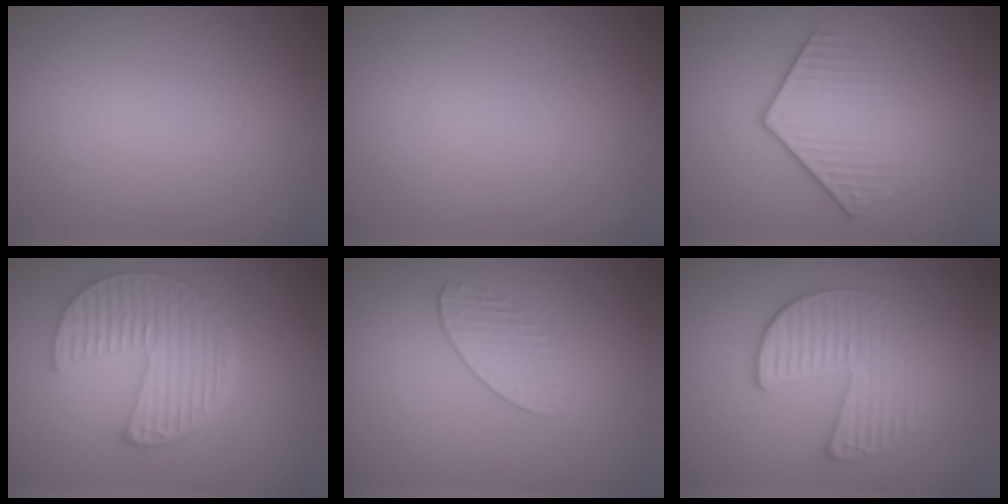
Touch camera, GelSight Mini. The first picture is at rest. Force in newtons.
{"total": 0.0}
{"total": 4.1, "press": 3.0, "slide": 2.8}
{"total": 6.0, "press": 4.8, "slide": 3.6}
{"total": 1.3, "press": 0.7, "slide": 1.1}
{"total": 3.5, "press": 3.3, "slide": 1.2}